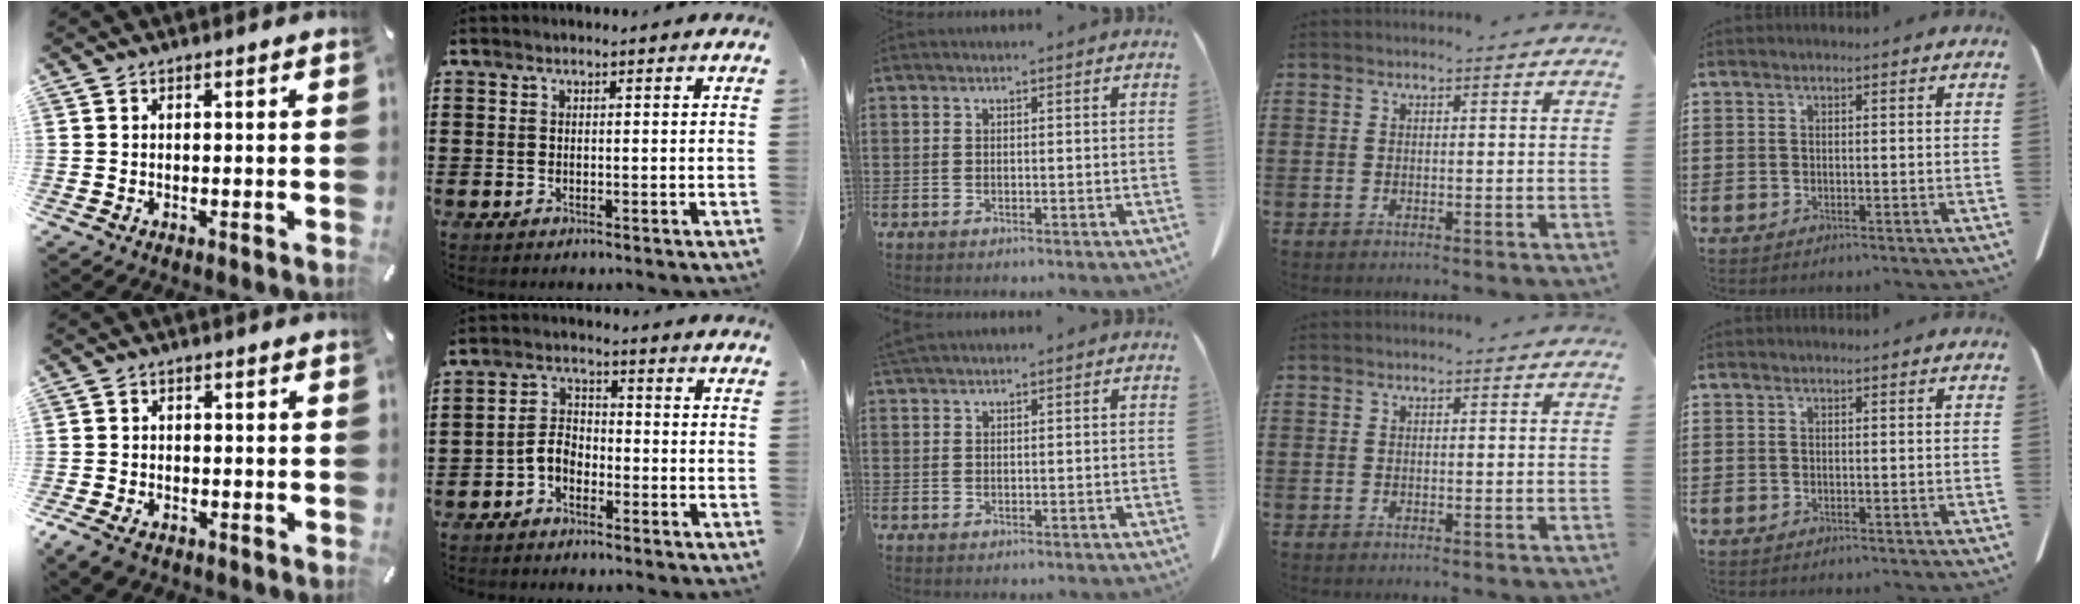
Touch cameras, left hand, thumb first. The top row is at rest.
{"thumb": {"total": 3.6, "force": [-2.3, 2.2, 1.6], "torque": [-0.047, 0.006, -0.048]}, "index": {"total": 3.8, "force": [-2.3, 2.2, 2.1], "torque": [-0.055, 0.006, -0.052]}, "middle": {"total": 1.1, "force": [1.0, 0.1, 0.4], "torque": [-0.010, -0.002, 0.021]}}